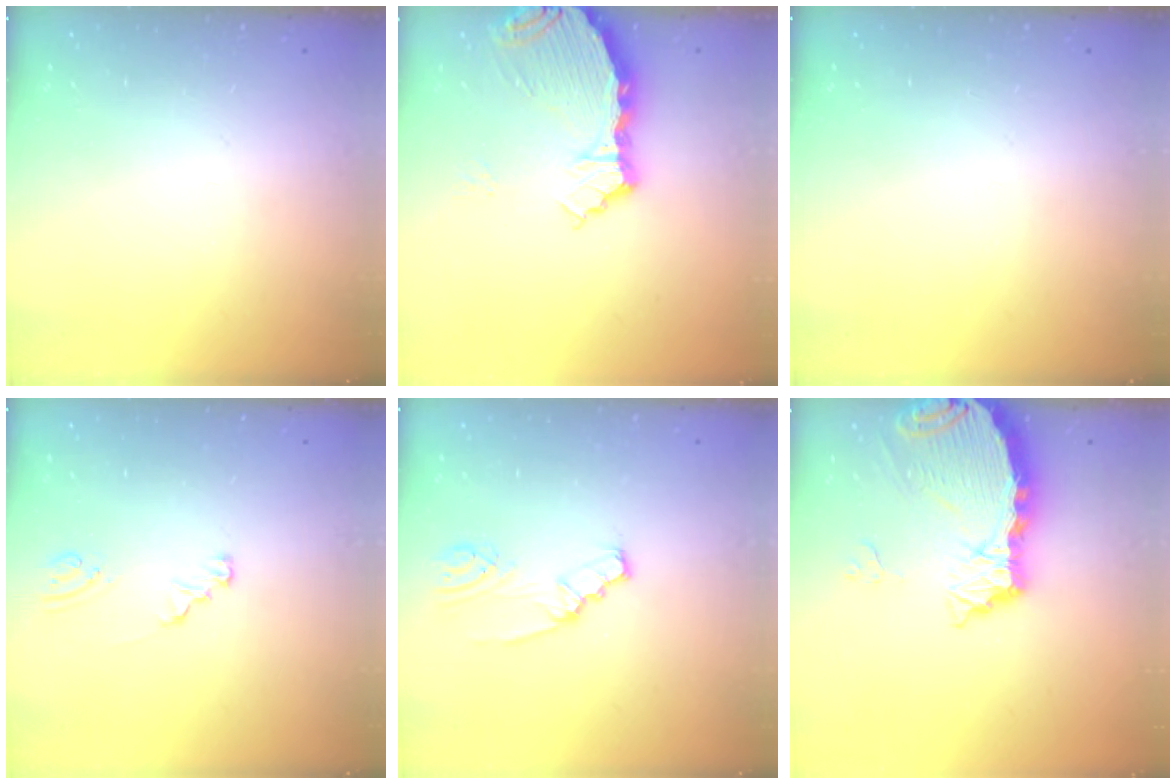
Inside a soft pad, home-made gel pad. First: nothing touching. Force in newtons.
{"total": 7.3, "press": 5.8, "slide": 4.4}
{"total": 0.0}
{"total": 2.1, "press": 2.1, "slide": 0.2}
{"total": 2.0, "press": 2.0, "slide": 0.4}
{"total": 8.0, "press": 7.9, "slide": 0.8}